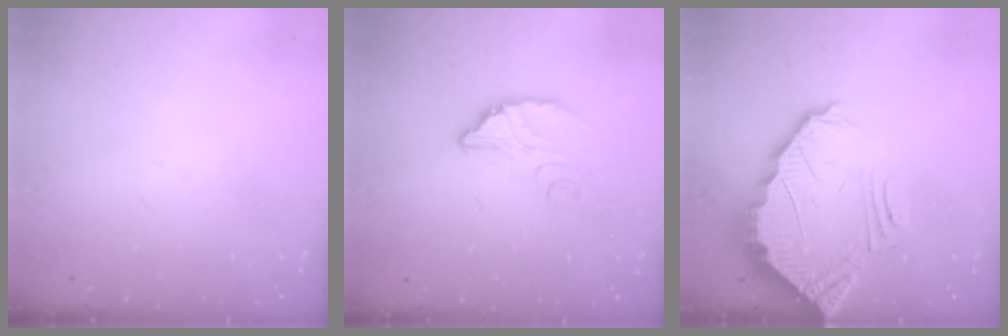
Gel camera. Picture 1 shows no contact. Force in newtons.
{"total": 3.6, "press": 3.6, "slide": 0.1}
{"total": 4.0, "press": 3.9, "slide": 0.3}